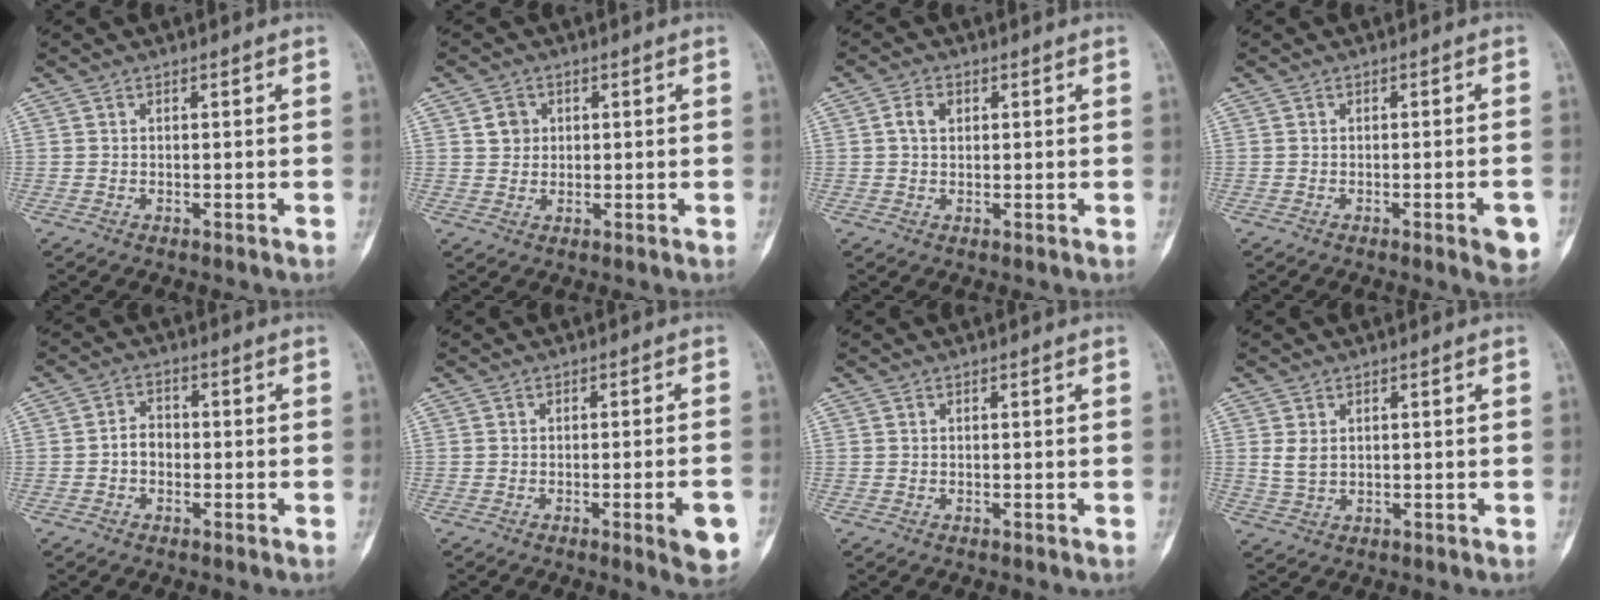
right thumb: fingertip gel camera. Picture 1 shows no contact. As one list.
[{"total": 3.1, "force": [1.0, 2.8, 1.1], "torque": [-0.002, -0.002, 0.016]}, {"total": 2.9, "force": [0.7, 2.0, 1.9], "torque": [-0.034, 0.006, 0.012]}, {"total": 4.9, "force": [-2.0, 1.0, 4.3], "torque": [-0.044, 0.004, -0.022]}, {"total": 3.3, "force": [-0.8, 2.5, 1.9], "torque": [-0.019, 0.017, -0.023]}, {"total": 6.6, "force": [-2.5, 1.1, 6.1], "torque": [-0.070, 0.003, -0.028]}, {"total": 0.0}, {"total": 2.7, "force": [0.8, 1.7, 1.9], "torque": [-0.034, 0.000, 0.023]}]